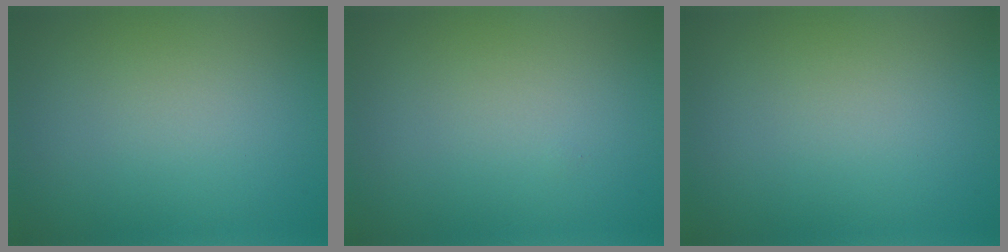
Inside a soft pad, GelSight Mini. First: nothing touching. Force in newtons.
{"total": 0.0}
{"total": 0.0}